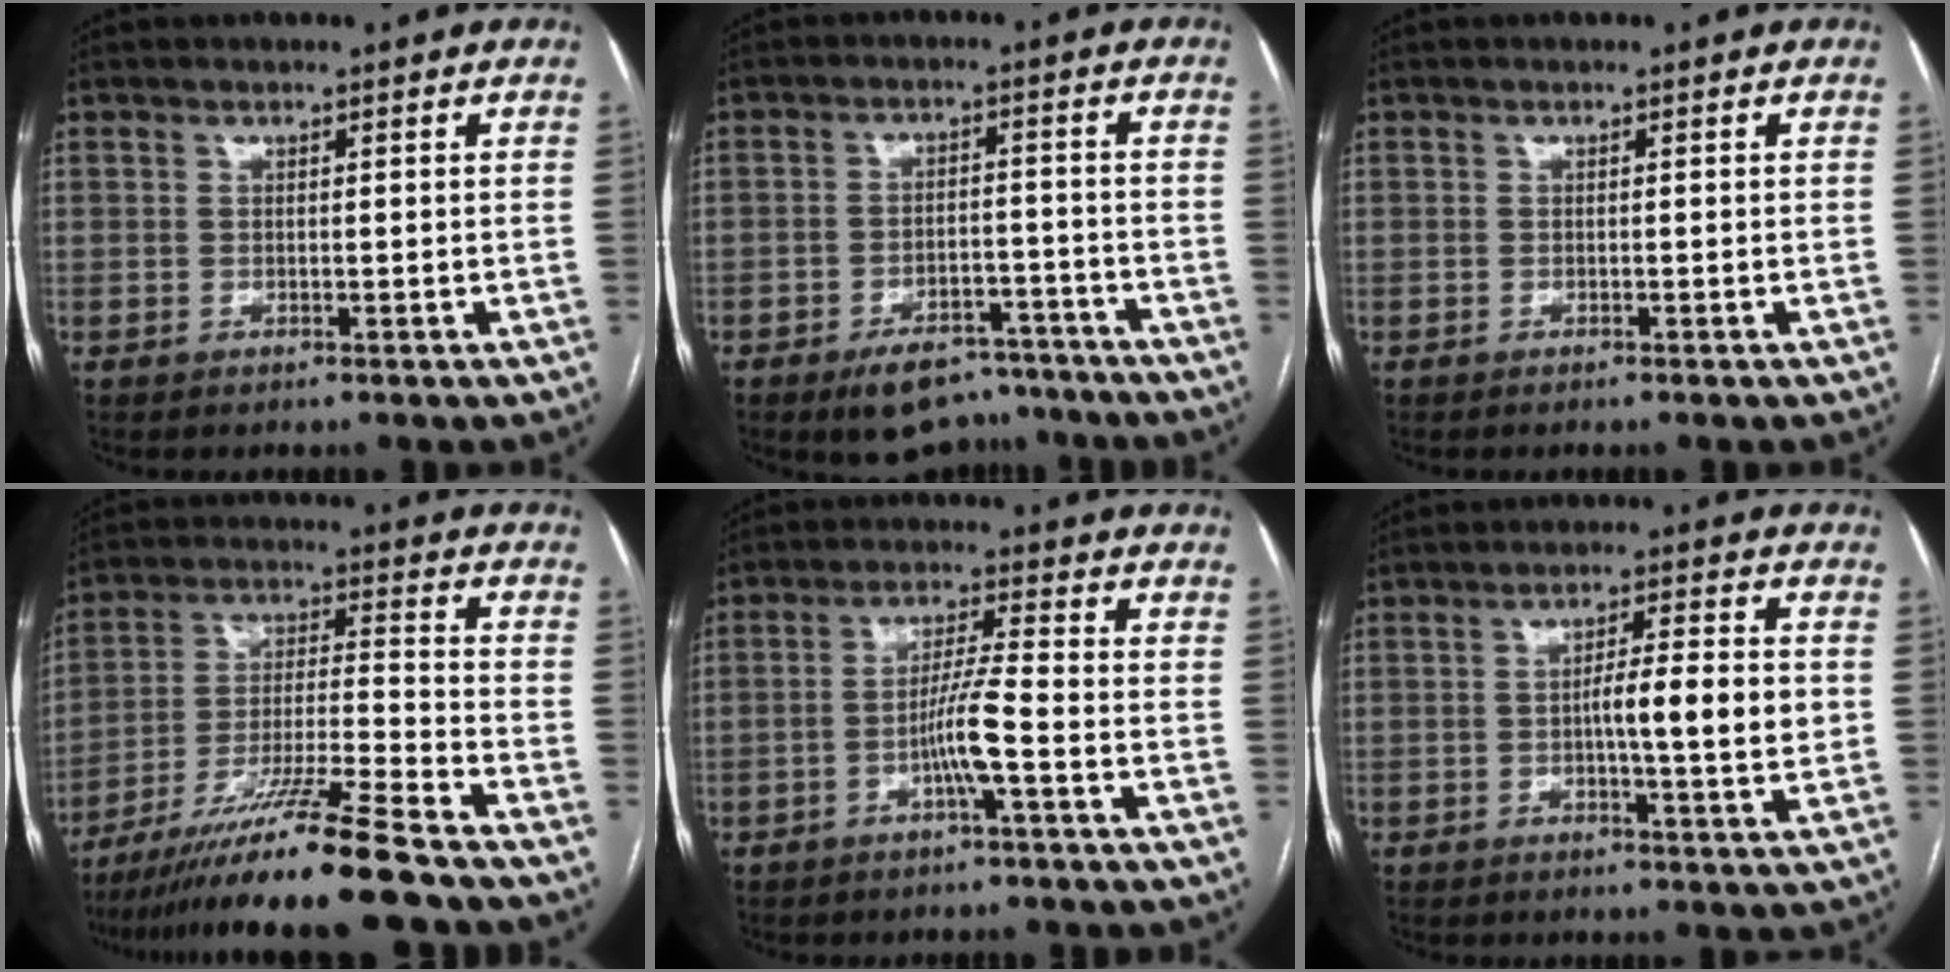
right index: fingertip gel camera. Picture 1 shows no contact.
{"total": 9.2, "force": [-7.3, 4.2, 3.6], "torque": [-0.044, 0.010, -0.110]}
{"total": 0.0}
{"total": 16.4, "force": [-13.2, -1.6, 9.7], "torque": [-0.180, -0.022, -0.230]}
{"total": 5.7, "force": [-2.1, -0.5, 5.3], "torque": [-0.107, 0.005, -0.040]}
{"total": 7.7, "force": [-0.5, 0.5, 7.7], "torque": [-0.121, 0.006, -0.010]}